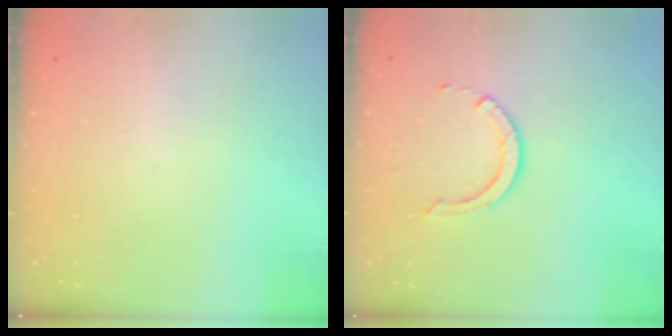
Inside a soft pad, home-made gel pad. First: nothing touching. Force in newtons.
{"total": 6.3, "press": 6.3, "slide": 0.4}